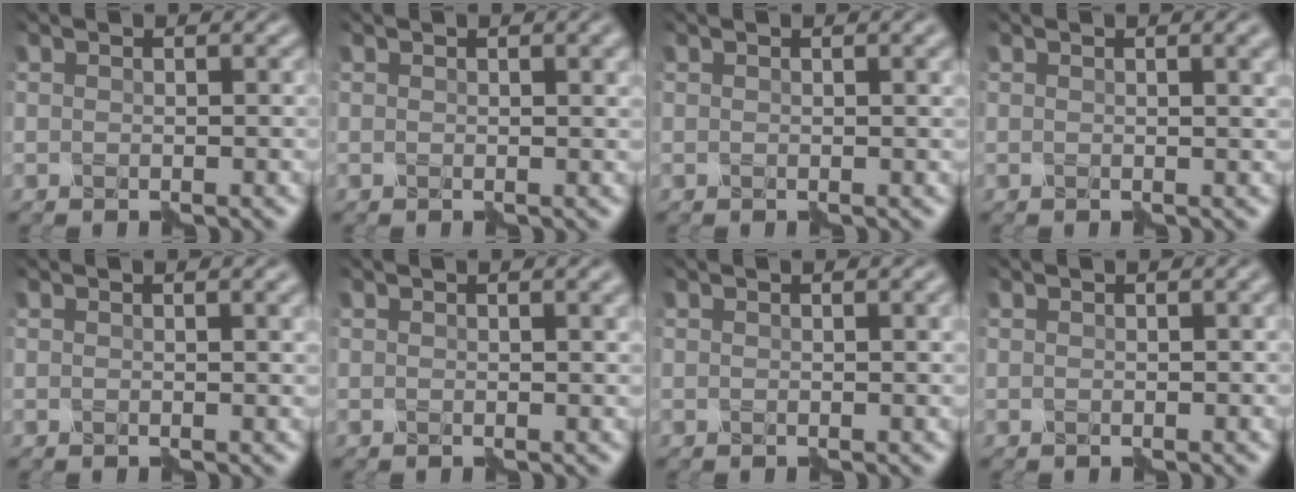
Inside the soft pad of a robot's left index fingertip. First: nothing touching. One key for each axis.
{"total": 1.5, "fx": 0.7, "fy": 0.3, "fz": 1.3, "tx": -0.017, "ty": 0.003, "tz": 0.008}
{"total": 1.4, "fx": 0.6, "fy": 0.3, "fz": 1.3, "tx": -0.016, "ty": 0.004, "tz": 0.003}
{"total": 2.6, "fx": 1.0, "fy": 0.8, "fz": 2.2, "tx": -0.020, "ty": 0.005, "tz": 0.007}
{"total": 1.7, "fx": 0.6, "fy": 0.4, "fz": 1.5, "tx": -0.017, "ty": 0.004, "tz": 0.005}
{"total": 1.7, "fx": 0.6, "fy": 0.4, "fz": 1.5, "tx": -0.017, "ty": 0.004, "tz": 0.004}
{"total": 1.5, "fx": 0.5, "fy": 0.4, "fz": 1.4, "tx": -0.015, "ty": 0.004, "tz": 0.003}
{"total": 1.1, "fx": 0.3, "fy": 0.3, "fz": 1.0, "tx": -0.012, "ty": 0.000, "tz": 0.003}